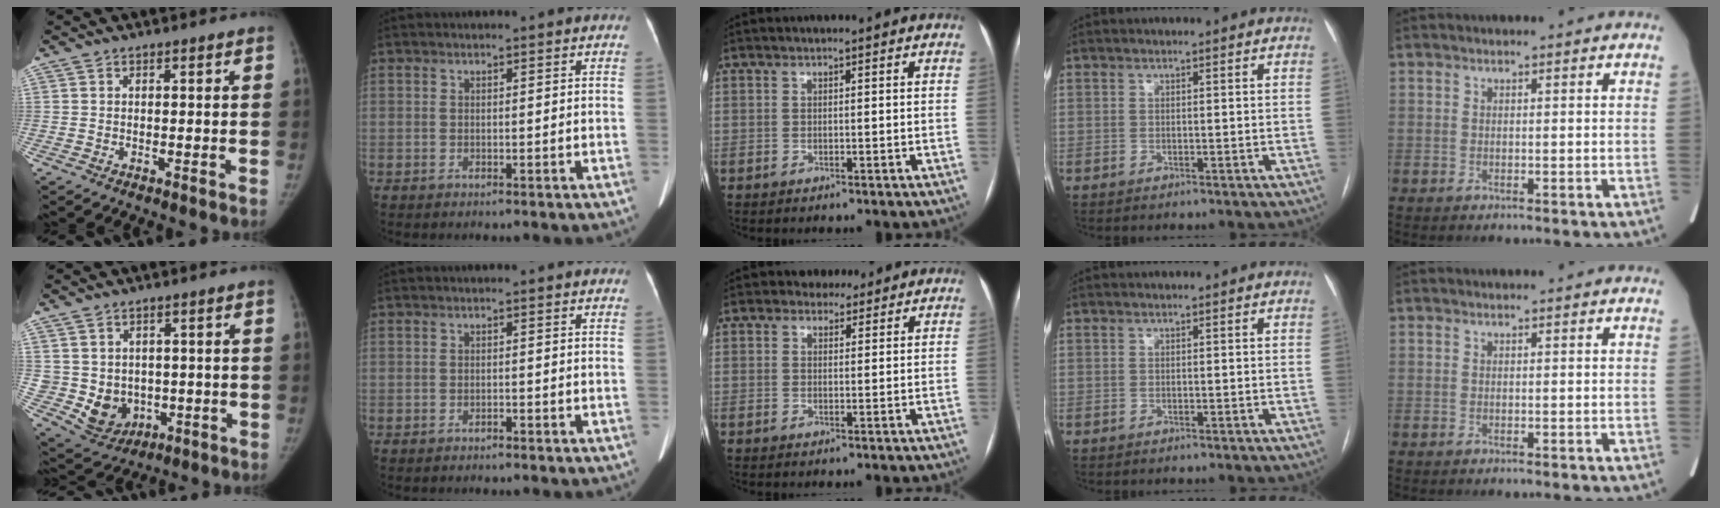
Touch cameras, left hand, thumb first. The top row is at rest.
{"thumb": {"total": 8.4, "force": [-0.9, 7.3, 4.0], "torque": [-0.035, 0.003, 0.009]}, "index": {"total": 0.6, "force": [-0.6, 0.1, 0.2], "torque": [-0.007, -0.005, -0.010]}, "middle": {"total": 2.7, "force": [2.2, 1.6, 0.0], "torque": [0.005, 0.008, 0.030]}}